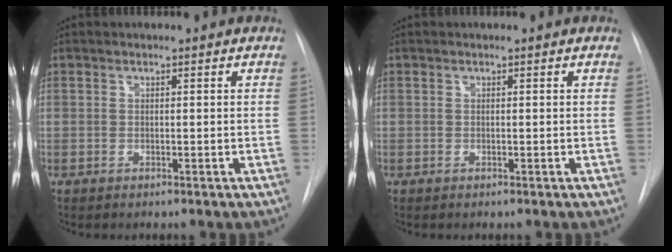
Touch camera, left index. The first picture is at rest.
{"total": 0.0}